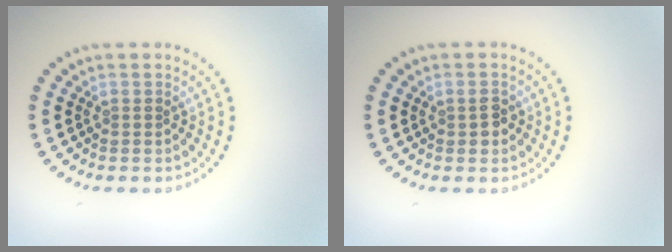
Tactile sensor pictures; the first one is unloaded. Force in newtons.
{"total": 1.5, "press": 1.5, "slide": 0.1}